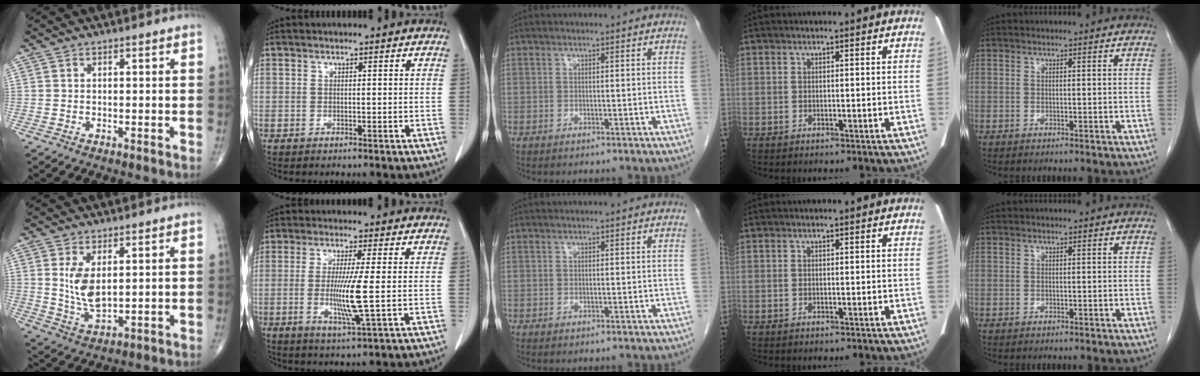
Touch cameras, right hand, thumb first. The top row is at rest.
{"thumb": {"total": 7.1, "force": [1.7, 3.5, 5.9], "torque": [-0.108, -0.018, 0.046]}, "index": {"total": 7.5, "force": [-0.7, -0.5, 7.4], "torque": [-0.147, -0.019, -0.014]}}